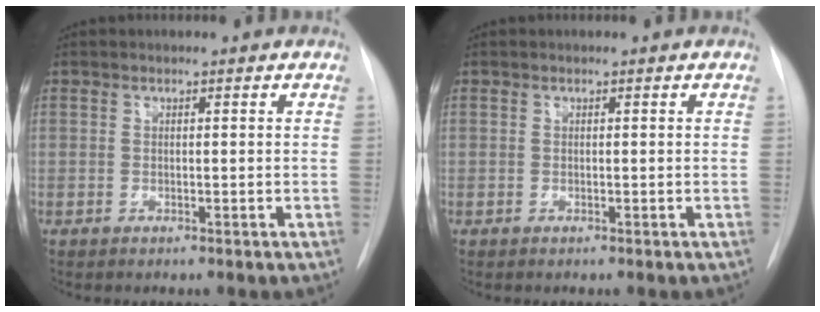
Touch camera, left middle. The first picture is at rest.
{"total": 0.0}